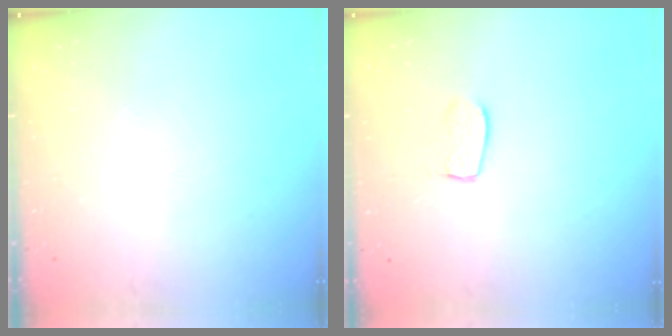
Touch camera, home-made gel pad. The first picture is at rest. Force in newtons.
{"total": 6.6, "press": 6.5, "slide": 0.5}